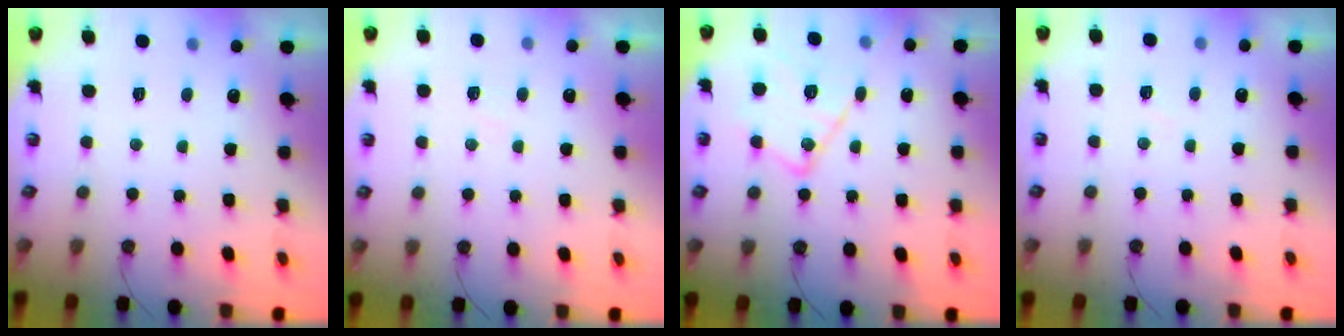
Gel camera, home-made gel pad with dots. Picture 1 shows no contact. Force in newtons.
{"total": 5.9, "press": 5.9, "slide": 0.7}
{"total": 15.9, "press": 15.9, "slide": 0.9}
{"total": 3.3, "press": 3.2, "slide": 0.6}